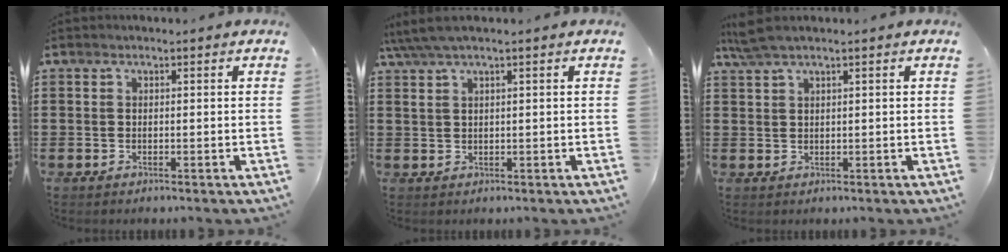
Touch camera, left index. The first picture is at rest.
{"total": 2.4, "force": [1.1, 0.2, 2.1], "torque": [-0.043, 0.000, 0.018]}
{"total": 2.7, "force": [1.6, 0.1, 2.2], "torque": [-0.052, -0.003, 0.028]}